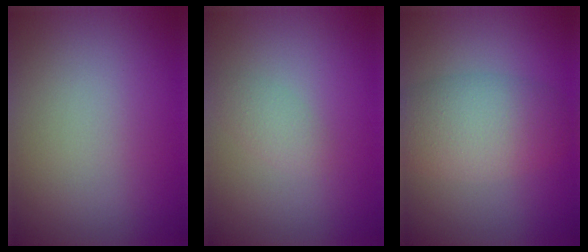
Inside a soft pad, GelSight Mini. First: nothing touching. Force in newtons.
{"total": 1.3, "press": 1.3, "slide": 0.1}
{"total": 5.5, "press": 5.5, "slide": 0.4}